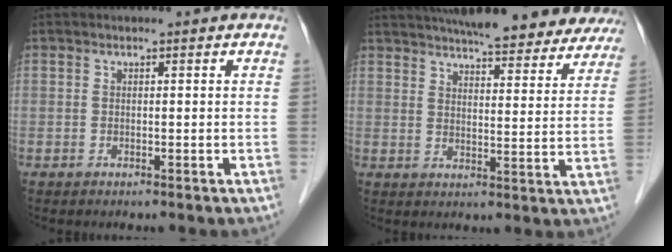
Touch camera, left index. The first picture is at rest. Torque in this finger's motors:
{"motor_torque": [0.83, -1.31, 0.05, 0.14]}